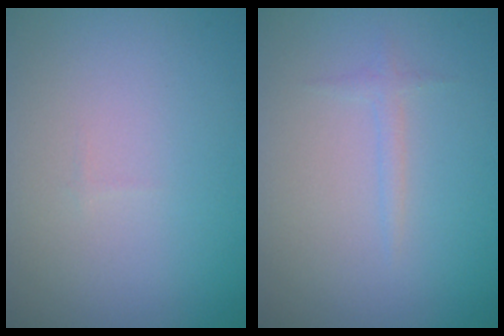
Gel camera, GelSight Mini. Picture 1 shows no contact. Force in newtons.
{"total": 0.8, "press": 0.8, "slide": 0.0}